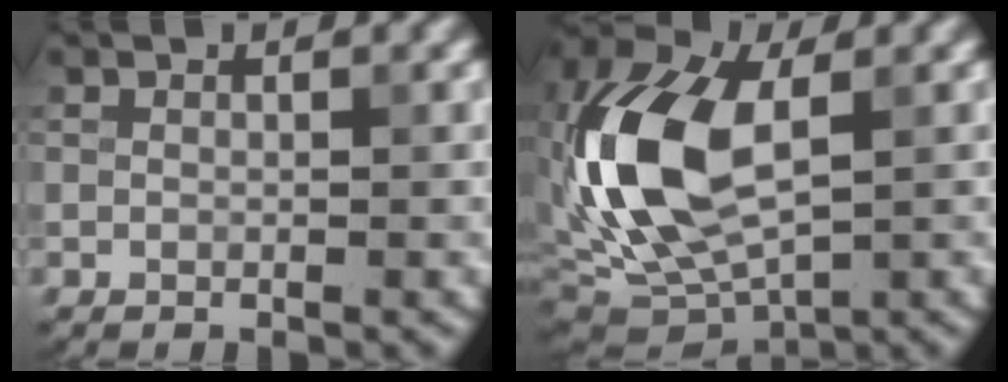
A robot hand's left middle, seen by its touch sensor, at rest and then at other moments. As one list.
[{"total": 12.0, "force": [0.8, 6.9, 9.8], "torque": [-0.226, 0.005, 0.010]}]